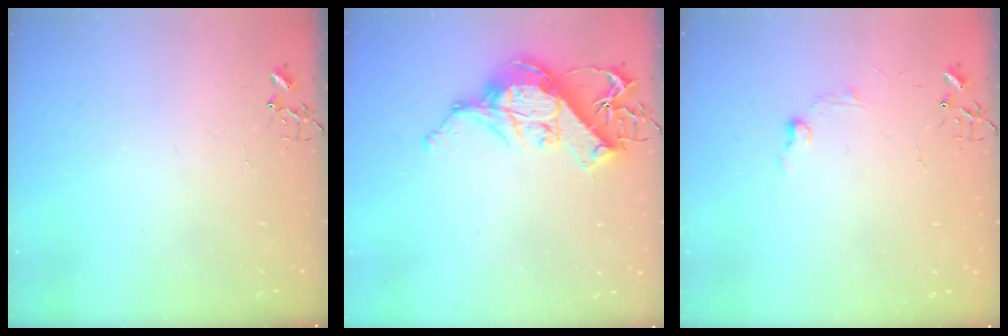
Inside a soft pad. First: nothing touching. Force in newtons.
{"total": 15.3, "press": 15.1, "slide": 2.1}
{"total": 6.4, "press": 6.3, "slide": 0.9}